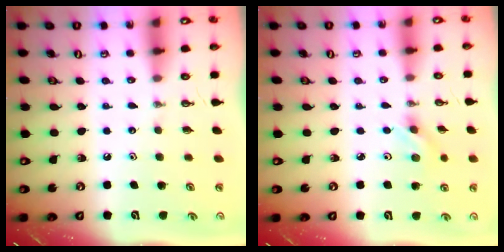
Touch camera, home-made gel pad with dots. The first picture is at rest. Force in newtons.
{"total": 2.6, "press": 2.3, "slide": 1.3}